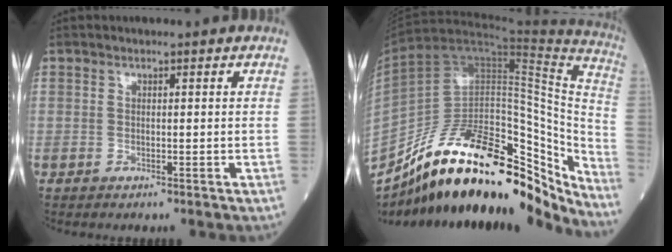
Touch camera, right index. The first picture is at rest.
{"total": 26.1, "force": [-20.2, 8.8, 14.0], "torque": [-0.192, 0.042, -0.313]}